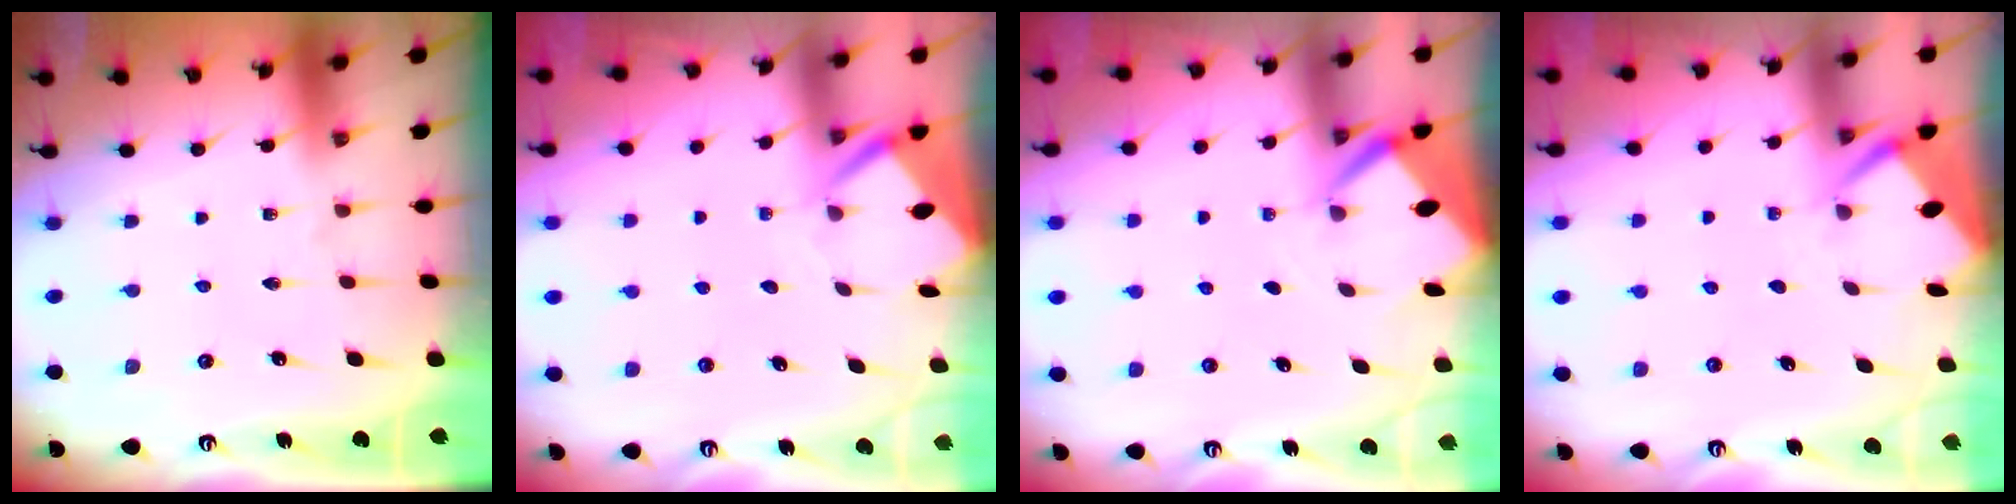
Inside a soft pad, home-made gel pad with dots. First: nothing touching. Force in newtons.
{"total": 3.9, "press": 3.9, "slide": 0.3}
{"total": 2.7, "press": 2.7, "slide": 0.2}
{"total": 2.8, "press": 2.8, "slide": 0.4}